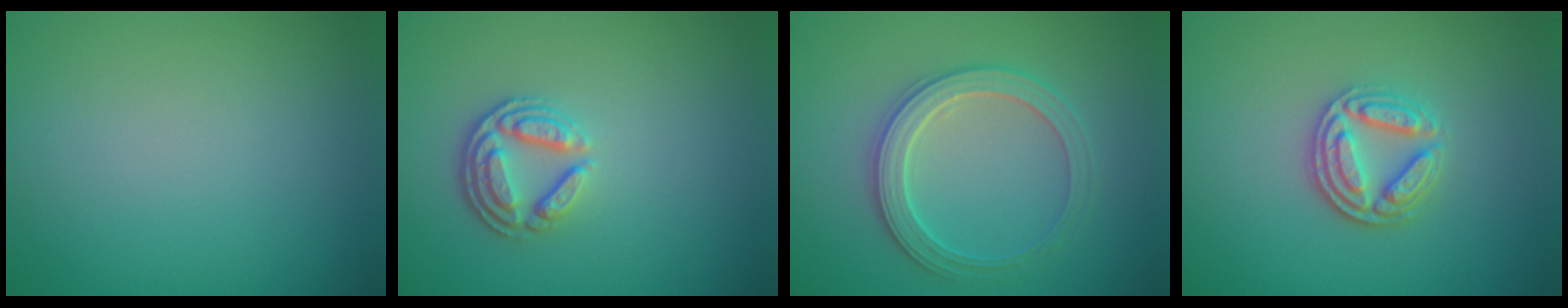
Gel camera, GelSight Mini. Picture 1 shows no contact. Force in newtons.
{"total": 3.7, "press": 2.8, "slide": 2.5}
{"total": 3.3, "press": 3.2, "slide": 0.6}
{"total": 3.6, "press": 3.2, "slide": 1.8}